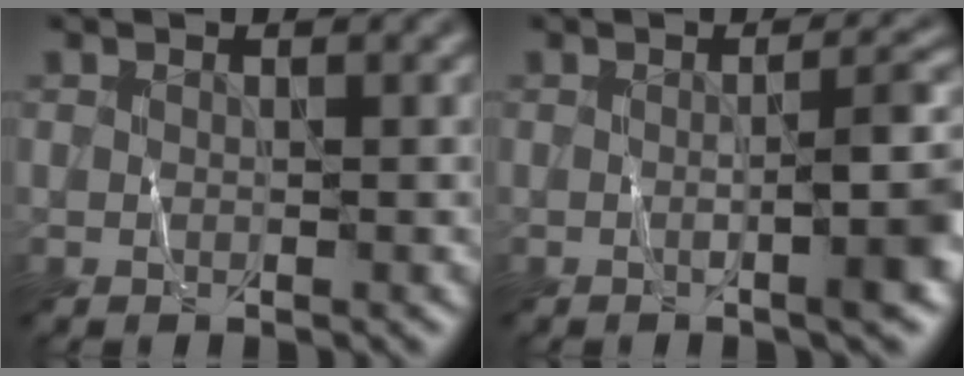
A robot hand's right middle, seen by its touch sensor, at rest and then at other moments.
{"total": 5.1, "force": [-0.6, 1.0, 5.0], "torque": [-0.062, 0.006, -0.011]}